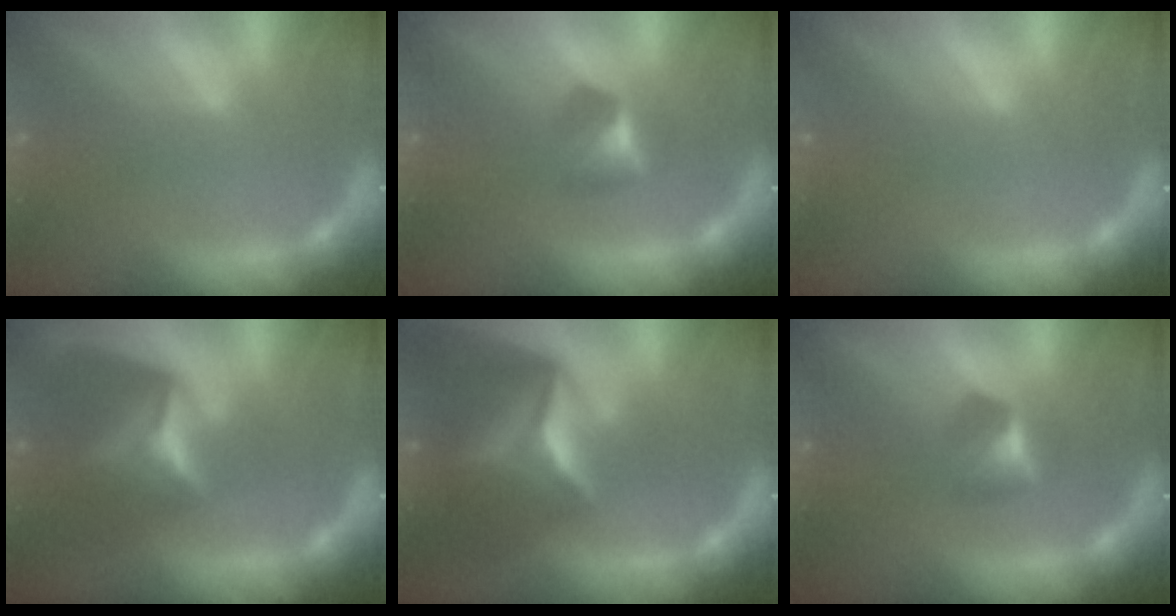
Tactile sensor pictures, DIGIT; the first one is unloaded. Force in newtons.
{"total": 2.4}
{"total": 0.0}
{"total": 6.9}
{"total": 10.0}
{"total": 2.4}